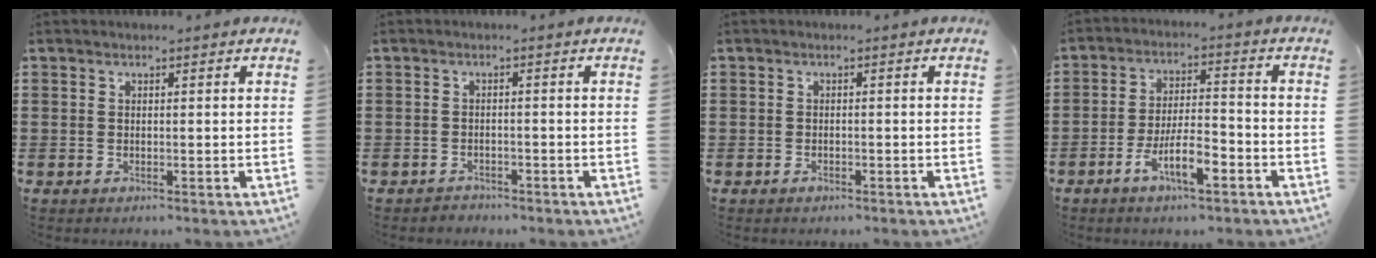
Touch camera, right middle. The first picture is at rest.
{"total": 1.4, "force": [-1.3, 0.4, -0.1], "torque": [-0.004, 0.002, -0.030]}
{"total": 0.9, "force": [-0.7, 0.6, 0.1], "torque": [-0.002, 0.002, -0.015]}
{"total": 7.5, "force": [-4.0, 2.3, 5.9], "torque": [-0.121, -0.001, -0.077]}